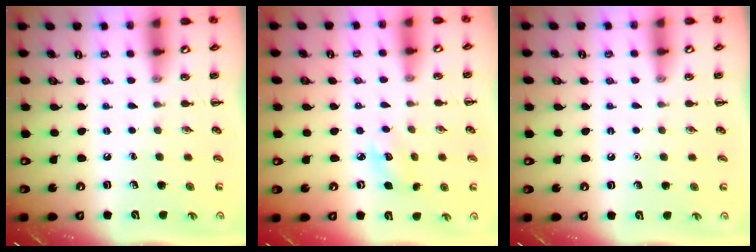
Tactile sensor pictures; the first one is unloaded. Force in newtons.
{"total": 4.1, "press": 4.0, "slide": 0.9}
{"total": 1.6, "press": 1.5, "slide": 0.1}